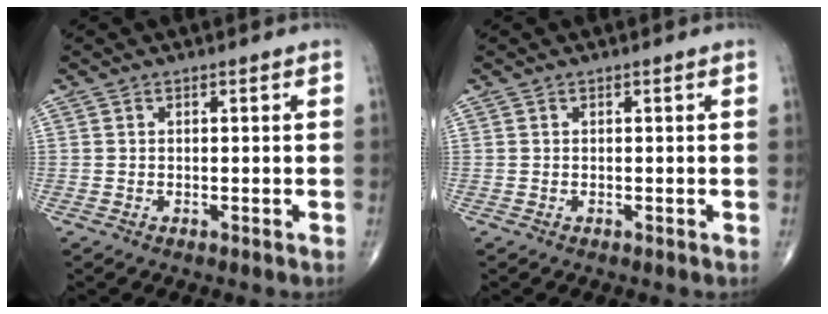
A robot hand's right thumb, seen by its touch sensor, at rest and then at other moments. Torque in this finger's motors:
{"motor_torque": [0.00, 0.00, 0.00, 0.00, 0.00]}